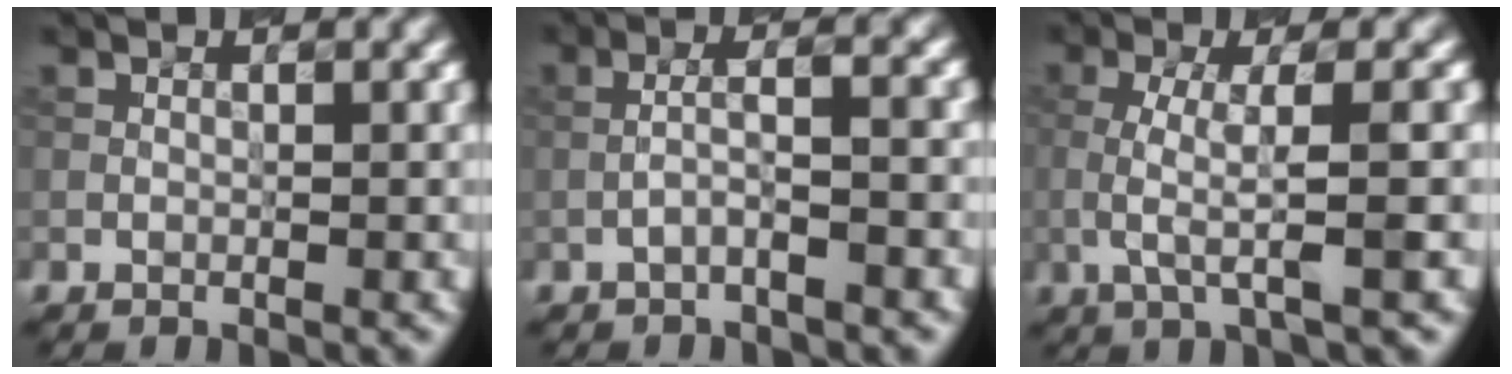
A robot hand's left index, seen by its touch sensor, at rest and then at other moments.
{"total": 2.3, "force": [-1.1, 0.0, 2.1], "torque": [-0.042, 0.018, -0.019]}
{"total": 4.1, "force": [-0.8, 0.7, 4.0], "torque": [-0.078, 0.006, -0.011]}